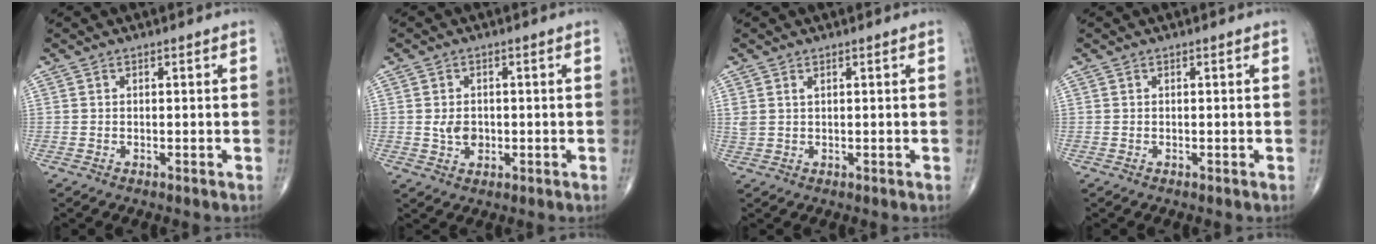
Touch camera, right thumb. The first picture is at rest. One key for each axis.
{"total": 3.4, "fx": -0.2, "fy": 2.6, "fz": 2.2, "tx": -0.029, "ty": 0.001, "tz": 0.001}
{"total": 1.6, "fx": 0.9, "fy": 0.7, "fz": 1.1, "tx": -0.028, "ty": 0.006, "tz": 0.026}
{"total": 0.0}